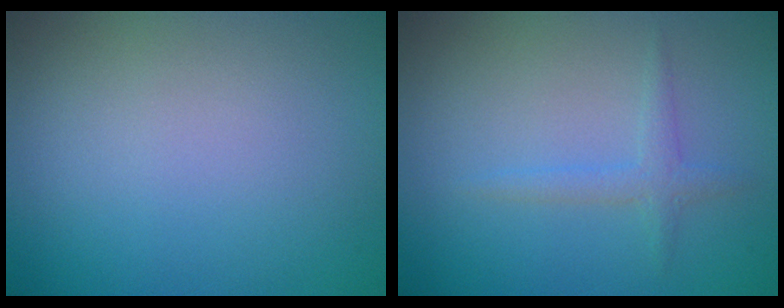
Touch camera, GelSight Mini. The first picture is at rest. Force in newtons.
{"total": 1.5, "press": 1.4, "slide": 0.2}